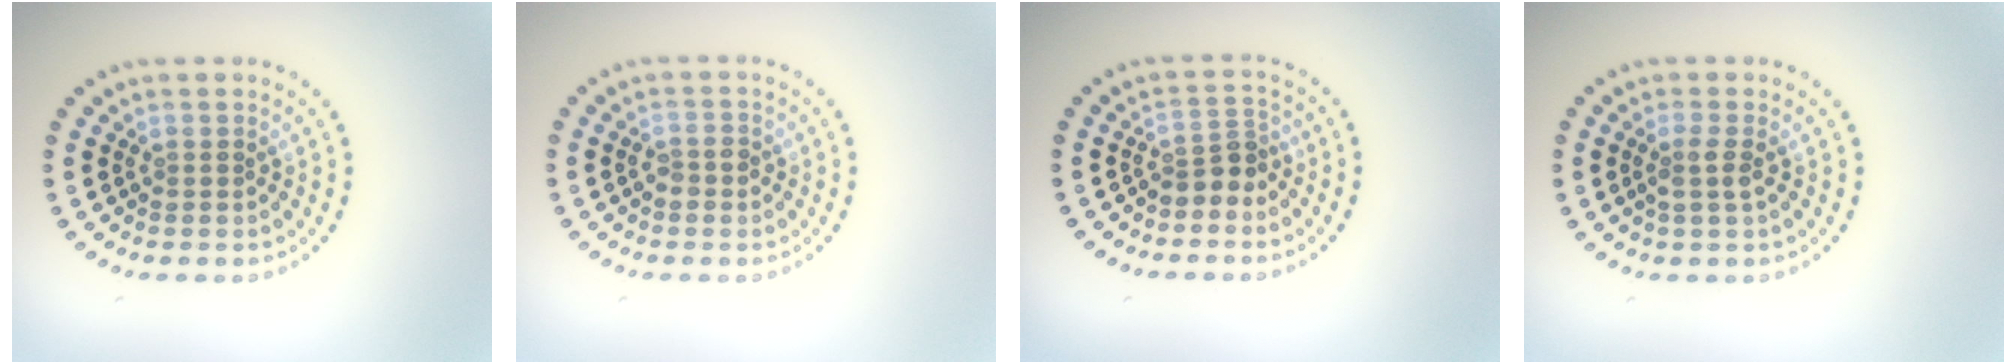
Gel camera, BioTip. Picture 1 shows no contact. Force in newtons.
{"total": 1.3, "press": 1.3, "slide": 0.4}
{"total": 2.3, "press": 1.7, "slide": 1.5}
{"total": 1.5, "press": 1.2, "slide": 0.8}